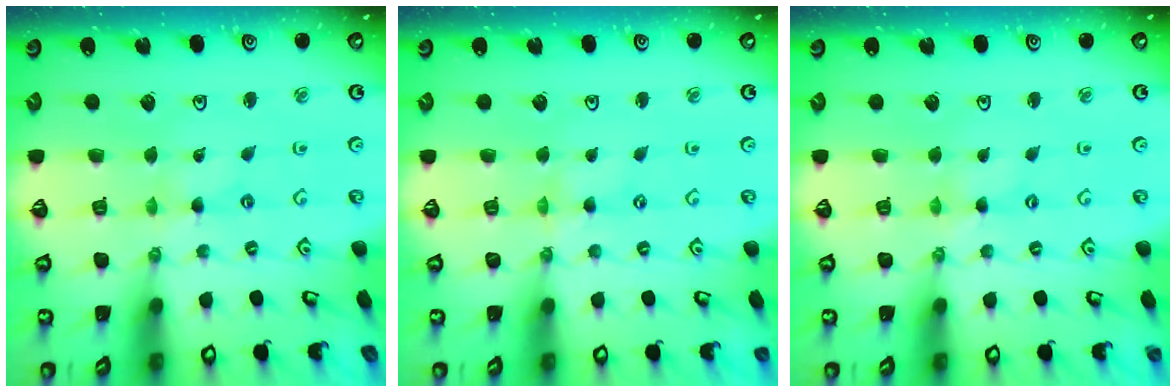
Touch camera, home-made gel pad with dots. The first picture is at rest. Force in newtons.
{"total": 1.1, "press": 1.1, "slide": 0.1}
{"total": 0.0}